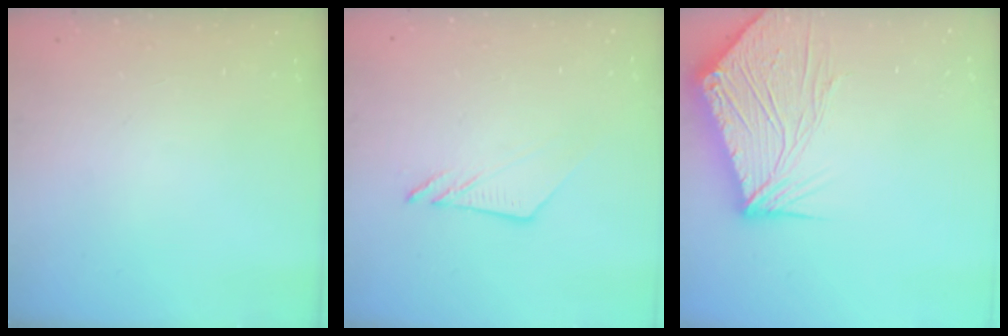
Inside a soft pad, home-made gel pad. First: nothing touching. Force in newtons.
{"total": 6.7, "press": 6.7, "slide": 0.1}
{"total": 15.8, "press": 15.7, "slide": 2.1}